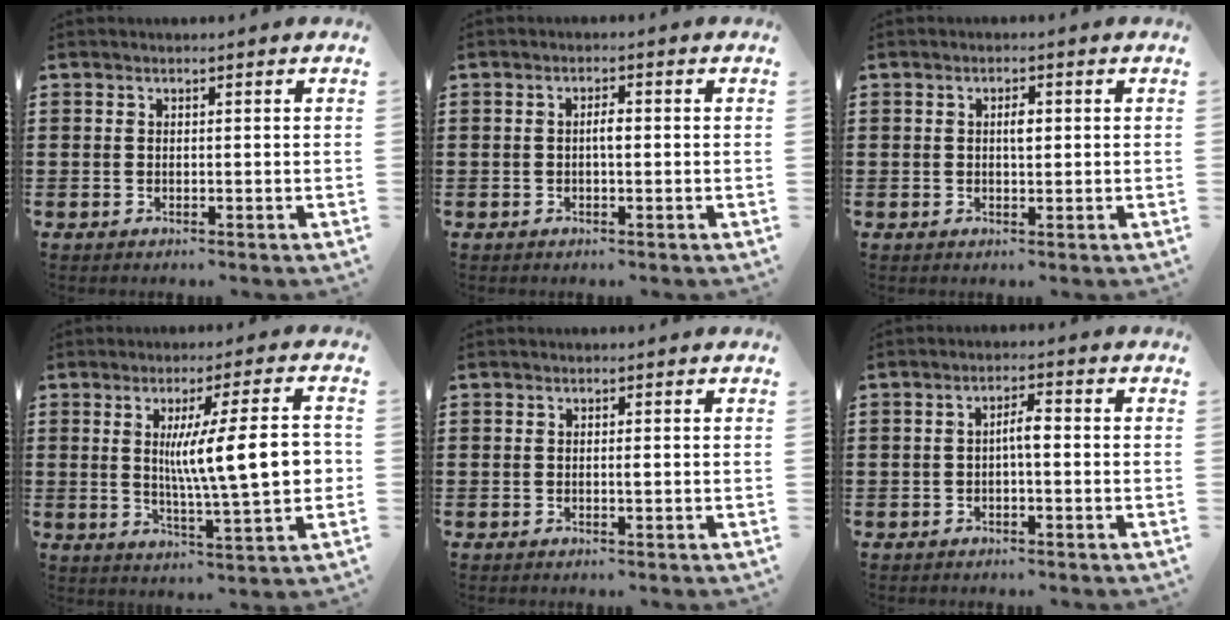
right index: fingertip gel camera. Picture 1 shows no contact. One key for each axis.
{"total": 1.8, "fx": -0.1, "fy": 0.4, "fz": 1.7, "tx": -0.033, "ty": 0.002, "tz": -0.003}
{"total": 2.0, "fx": 0.3, "fy": 0.7, "fz": 1.9, "tx": -0.037, "ty": 0.005, "tz": 0.003}
{"total": 12.5, "fx": 1.2, "fy": 2.1, "fz": 12.3, "tx": -0.201, "ty": -0.001, "tz": 0.018}
{"total": 0.5, "fx": 0.0, "fy": 0.0, "fz": 0.5, "tx": -0.010, "ty": -0.002, "tz": -0.001}
{"total": 2.8, "fx": -0.4, "fy": 0.7, "fz": 2.7, "tx": -0.050, "ty": 0.005, "tz": -0.009}